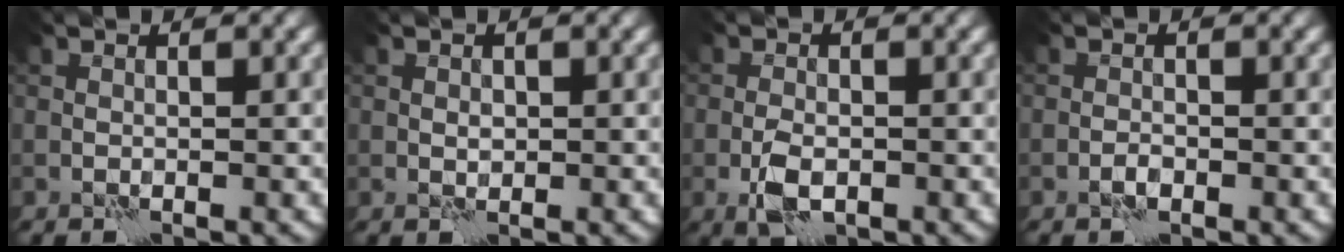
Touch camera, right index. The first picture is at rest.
{"total": 0.7, "force": [0.1, 0.5, 0.4], "torque": [-0.004, 0.001, 0.001]}
{"total": 3.2, "force": [-1.3, 1.6, 2.5], "torque": [-0.049, -0.002, -0.027]}
{"total": 0.9, "force": [-0.6, 0.4, 0.5], "torque": [-0.008, 0.005, -0.012]}